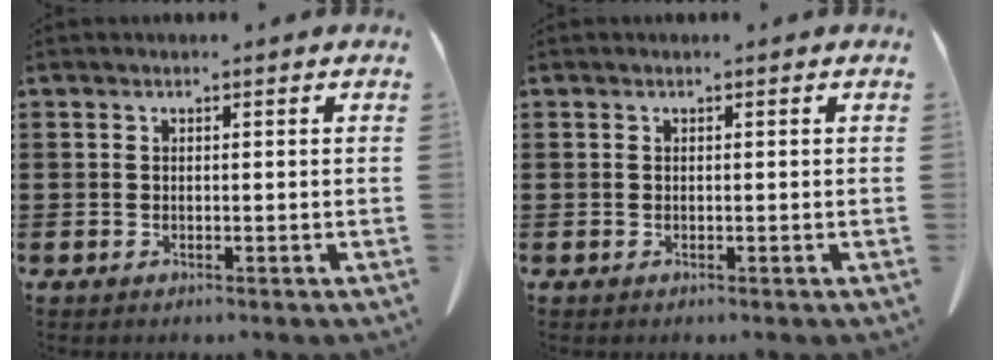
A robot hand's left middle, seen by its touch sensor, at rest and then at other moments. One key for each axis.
{"total": 0.0}